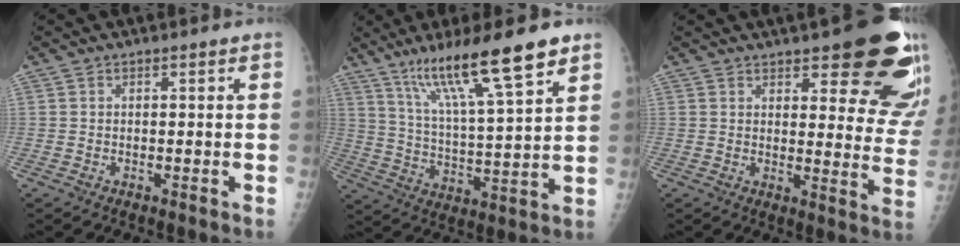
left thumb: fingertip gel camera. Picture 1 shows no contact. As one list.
[{"total": 17.1, "force": [11.4, 1.7, 12.6], "torque": [-0.207, -0.052, 0.202]}, {"total": 19.2, "force": [12.0, 6.1, 13.6], "torque": [-0.127, -0.065, 0.140]}]